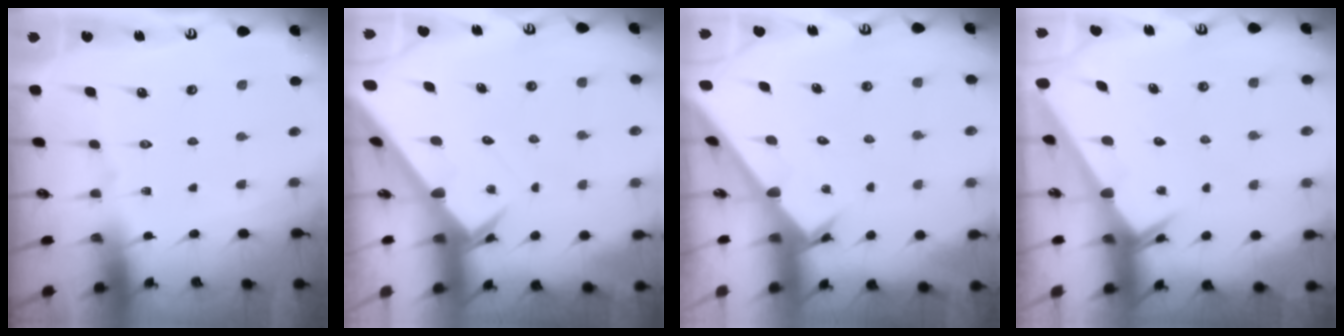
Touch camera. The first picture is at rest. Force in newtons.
{"total": 3.0, "press": 3.0, "slide": 0.2}
{"total": 2.5, "press": 2.5, "slide": 0.2}
{"total": 2.3, "press": 2.3, "slide": 0.1}